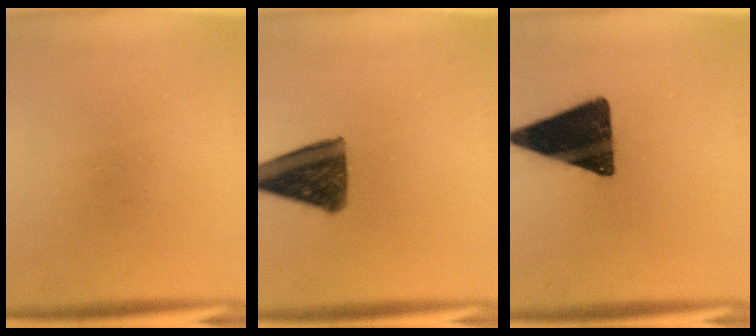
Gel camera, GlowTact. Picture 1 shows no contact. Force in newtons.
{"total": 11.8}
{"total": 16.9}